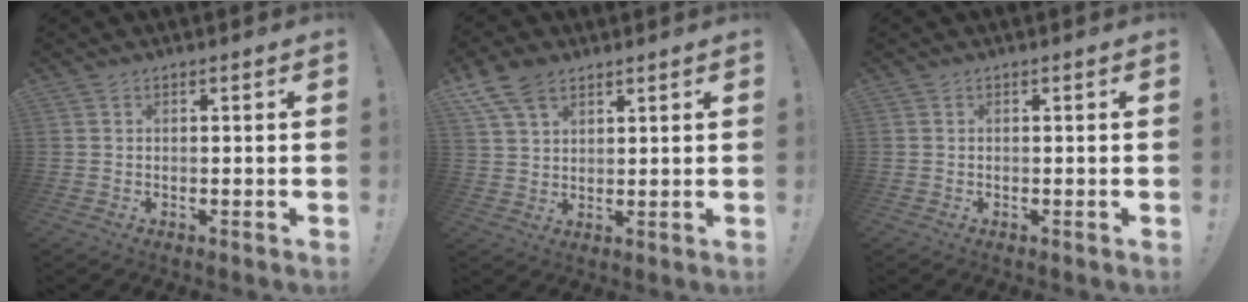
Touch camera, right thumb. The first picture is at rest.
{"total": 8.9, "force": [5.7, 5.0, 4.7], "torque": [-0.090, -0.014, 0.113]}
{"total": 0.0}